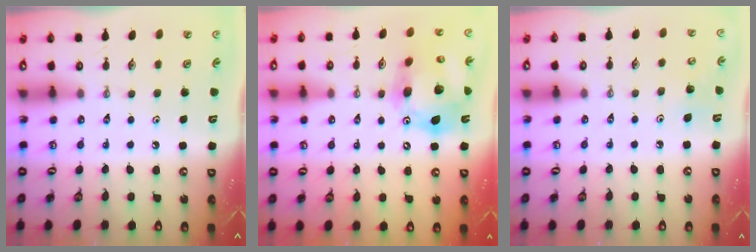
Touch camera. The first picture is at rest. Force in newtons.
{"total": 19.0, "press": 18.9, "slide": 2.5}
{"total": 6.0, "press": 5.8, "slide": 1.7}